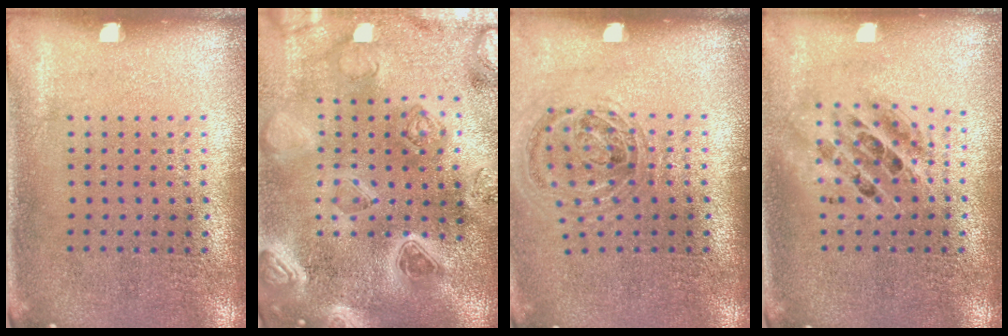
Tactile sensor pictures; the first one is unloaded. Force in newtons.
{"total": 5.2, "press": 4.4, "slide": 2.7}
{"total": 1.1, "press": 1.0, "slide": 0.3}
{"total": 1.5, "press": 1.3, "slide": 0.8}